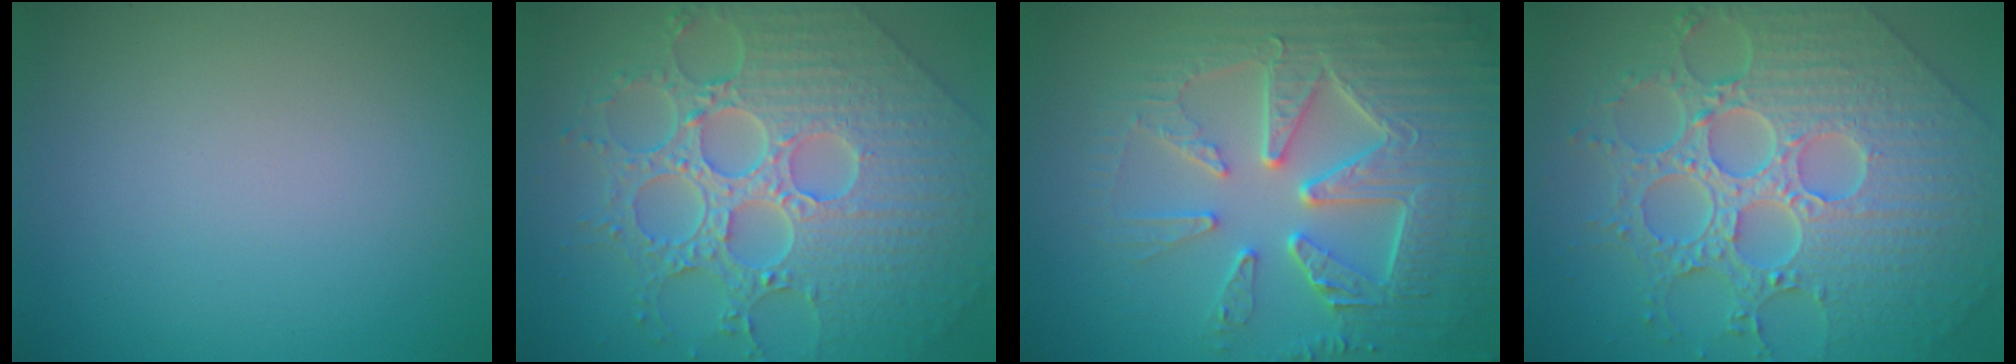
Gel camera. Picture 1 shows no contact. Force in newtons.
{"total": 9.4, "press": 6.9, "slide": 6.3}
{"total": 8.4, "press": 6.3, "slide": 5.7}
{"total": 9.4, "press": 6.9, "slide": 6.3}